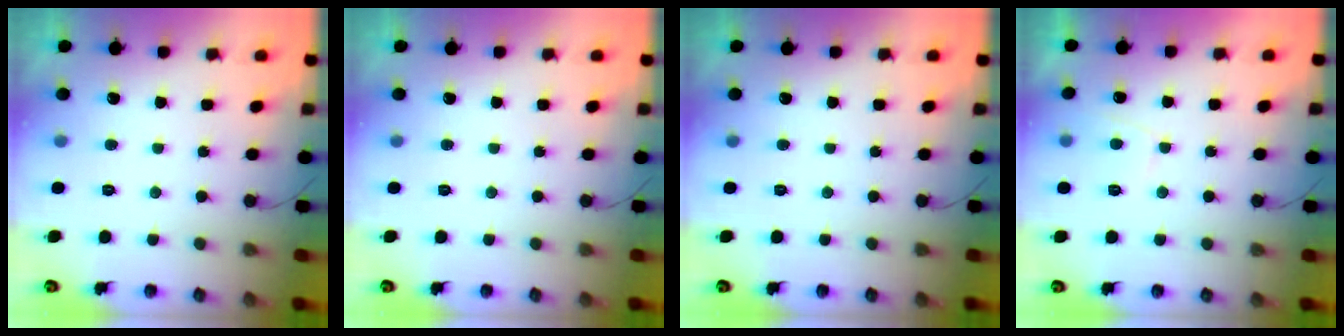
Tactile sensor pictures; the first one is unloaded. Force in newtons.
{"total": 0.0}
{"total": 0.0}
{"total": 2.5, "press": 2.4, "slide": 0.6}